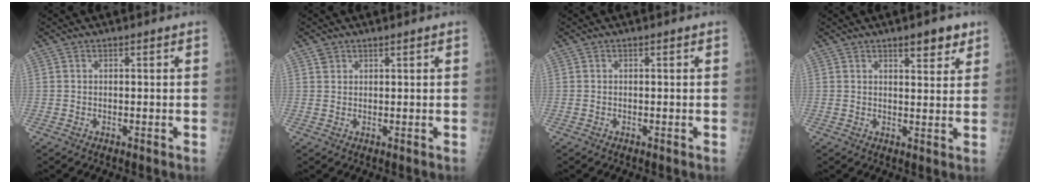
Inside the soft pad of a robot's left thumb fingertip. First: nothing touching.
{"total": 1.1, "force": [1.0, 0.5, -0.1], "torque": [0.012, -0.005, 0.017]}
{"total": 0.0}
{"total": 5.1, "force": [3.6, 1.7, 3.2], "torque": [-0.023, -0.018, 0.047]}